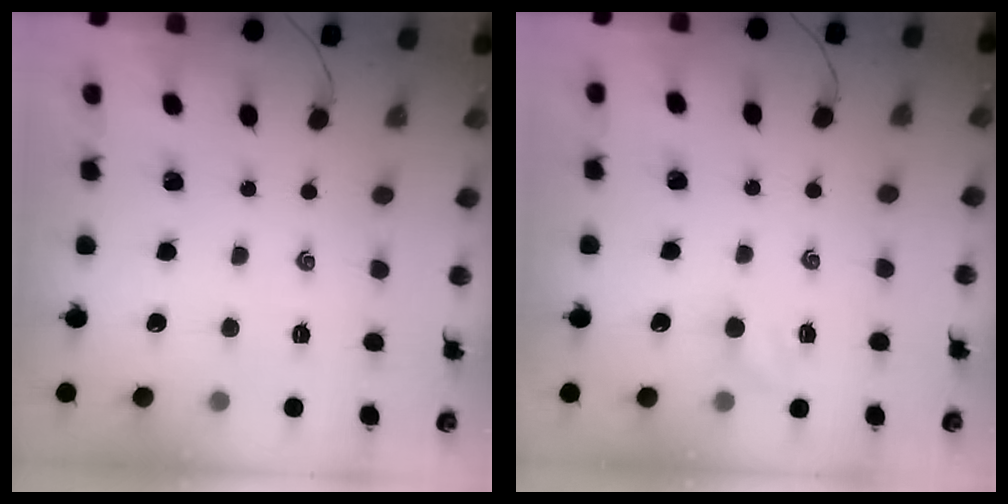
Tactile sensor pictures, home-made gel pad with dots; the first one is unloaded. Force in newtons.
{"total": 3.6, "press": 3.4, "slide": 1.1}